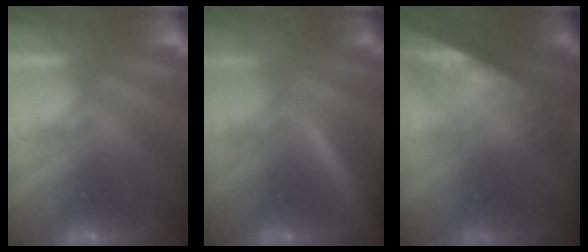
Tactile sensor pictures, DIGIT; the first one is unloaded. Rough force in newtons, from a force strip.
{"total": 1.7}
{"total": 8.6}